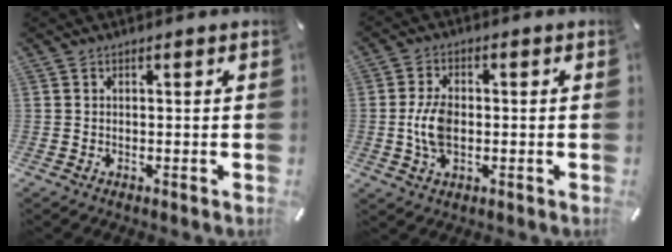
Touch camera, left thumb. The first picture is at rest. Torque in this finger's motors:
{"motor_torque": [0.15, 0.17, 0.59, -0.07, 0.19]}